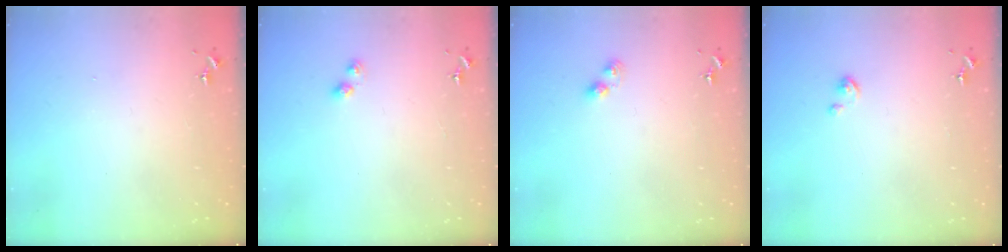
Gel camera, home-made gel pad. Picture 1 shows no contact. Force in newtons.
{"total": 3.0, "press": 3.0, "slide": 0.4}
{"total": 3.5, "press": 3.5, "slide": 0.2}
{"total": 2.2, "press": 2.2, "slide": 0.2}